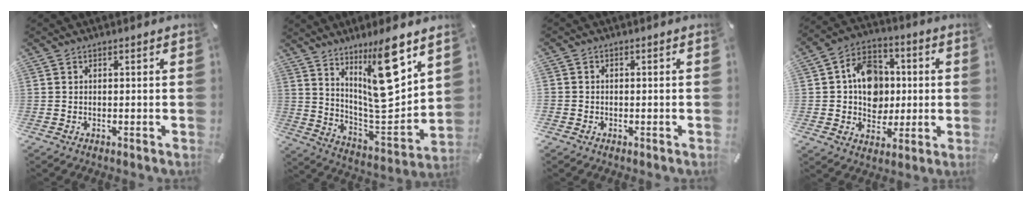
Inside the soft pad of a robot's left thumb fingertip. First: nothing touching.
{"total": 18.9, "force": [10.9, 6.0, 14.3], "torque": [-0.206, -0.084, 0.172]}
{"total": 3.0, "force": [-0.2, 2.9, -0.5], "torque": [0.015, 0.006, -0.007]}
{"total": 12.2, "force": [0.8, 10.6, 5.8], "torque": [-0.094, 0.009, 0.022]}